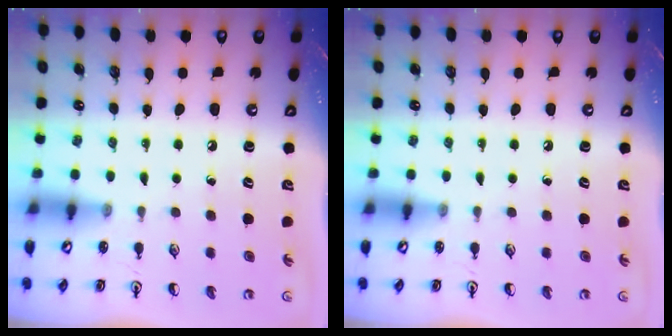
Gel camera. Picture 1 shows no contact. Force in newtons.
{"total": 0.0}